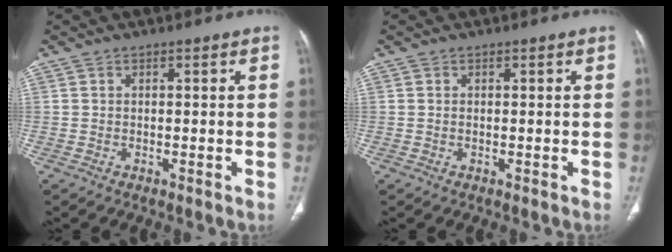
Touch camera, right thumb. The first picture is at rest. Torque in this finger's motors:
{"motor_torque": [-0.02, 0.01, 0.06, -0.39, 0.03]}